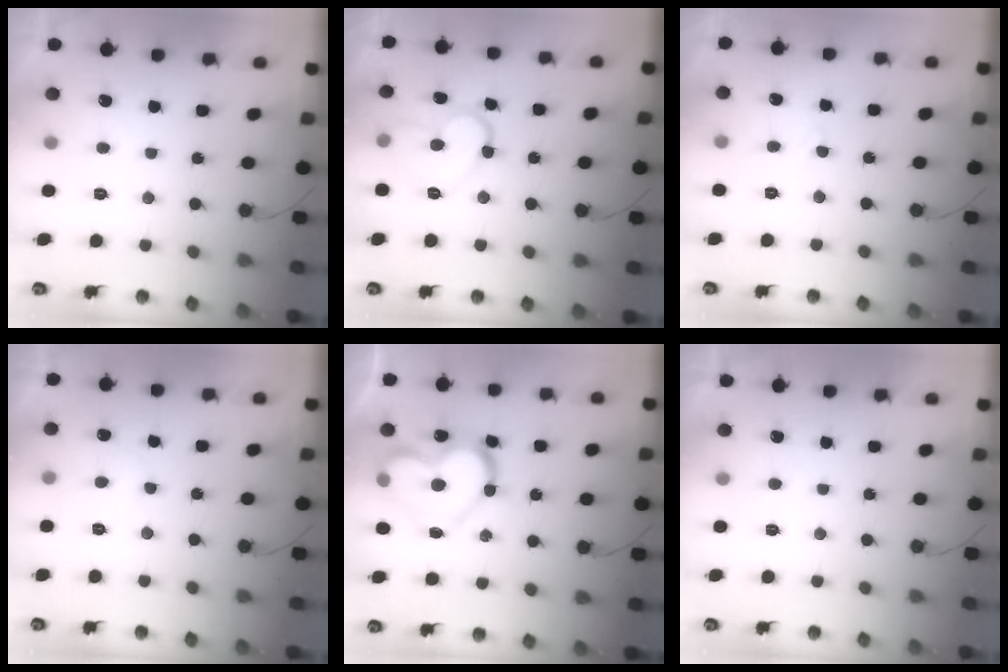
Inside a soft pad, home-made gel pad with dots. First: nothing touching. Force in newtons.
{"total": 11.6, "press": 11.5, "slide": 0.4}
{"total": 2.6, "press": 2.5, "slide": 0.2}
{"total": 5.3, "press": 5.2, "slide": 0.4}
{"total": 18.3, "press": 18.2, "slide": 1.8}
{"total": 1.6, "press": 1.6, "slide": 0.0}